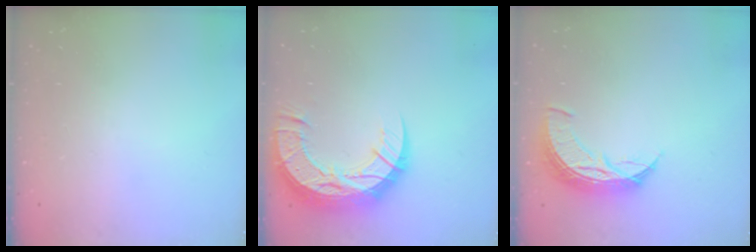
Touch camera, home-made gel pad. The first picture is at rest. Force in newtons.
{"total": 19.2, "press": 19.1, "slide": 1.4}
{"total": 8.6, "press": 8.6, "slide": 0.8}